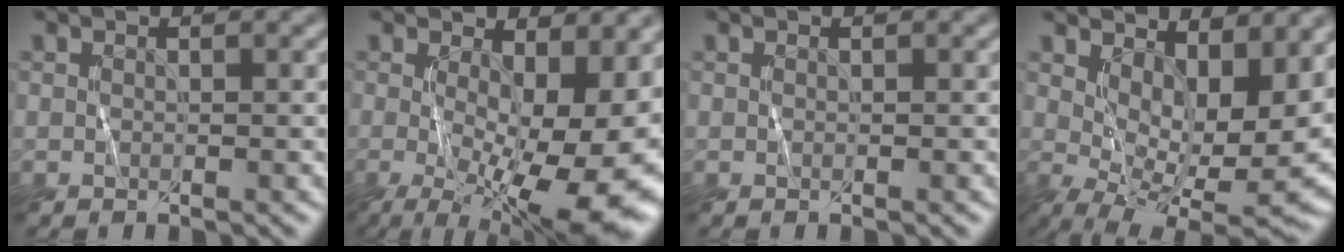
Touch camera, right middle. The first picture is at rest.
{"total": 15.4, "force": [-2.1, 6.2, 13.9], "torque": [-0.189, -0.028, -0.012]}
{"total": 0.0}
{"total": 11.4, "force": [2.9, 5.4, 9.6], "torque": [-0.142, -0.019, 0.062]}